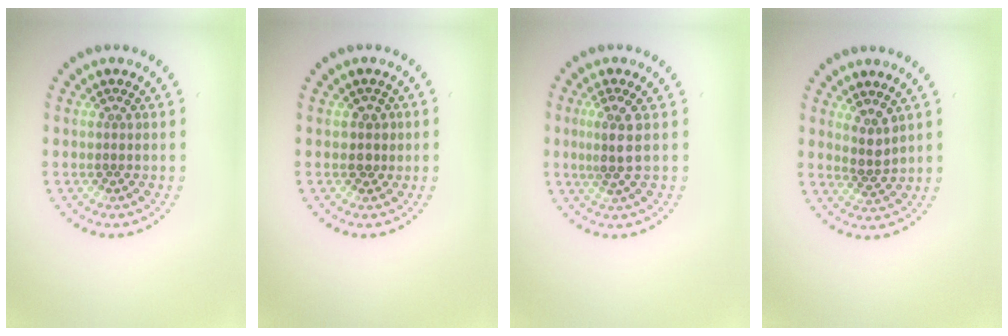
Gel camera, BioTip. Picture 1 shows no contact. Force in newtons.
{"total": 1.4, "press": 1.2, "slide": 0.8}
{"total": 2.4, "press": 2.0, "slide": 1.4}
{"total": 2.0, "press": 1.6, "slide": 1.2}